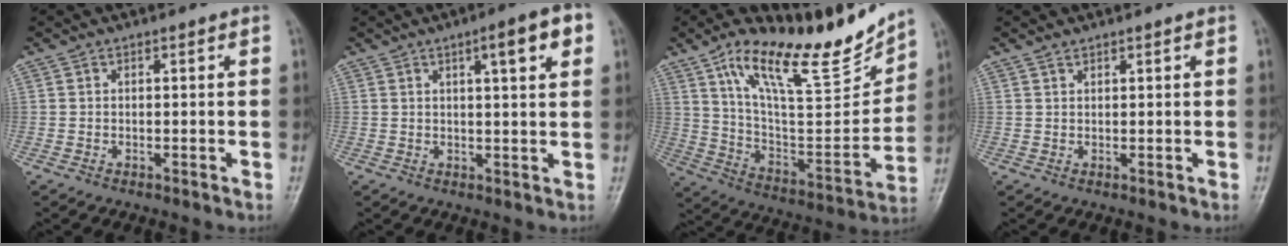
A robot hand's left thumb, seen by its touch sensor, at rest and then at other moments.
{"total": 7.3, "force": [3.1, 1.4, 6.4], "torque": [-0.082, -0.001, 0.040]}
{"total": 22.7, "force": [15.7, 7.2, 14.8], "torque": [-0.196, -0.068, 0.273]}
{"total": 1.0, "force": [0.9, 0.4, 0.1], "torque": [0.002, 0.002, 0.017]}